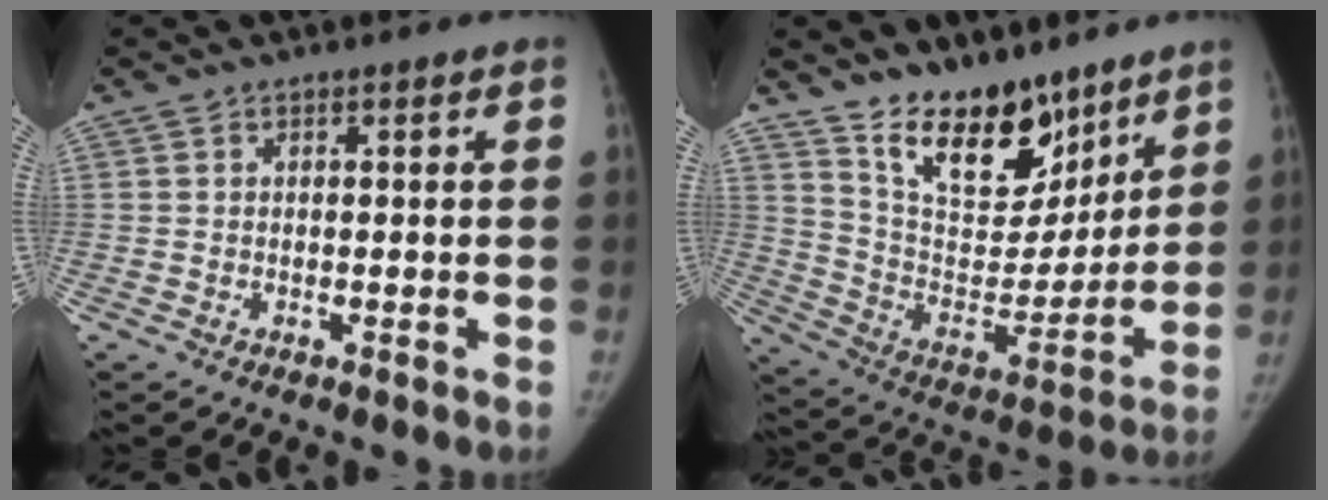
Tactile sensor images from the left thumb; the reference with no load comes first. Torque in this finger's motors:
{"motor_torque": [0.25, 0.24, 1.39, -1.37, 0.07]}